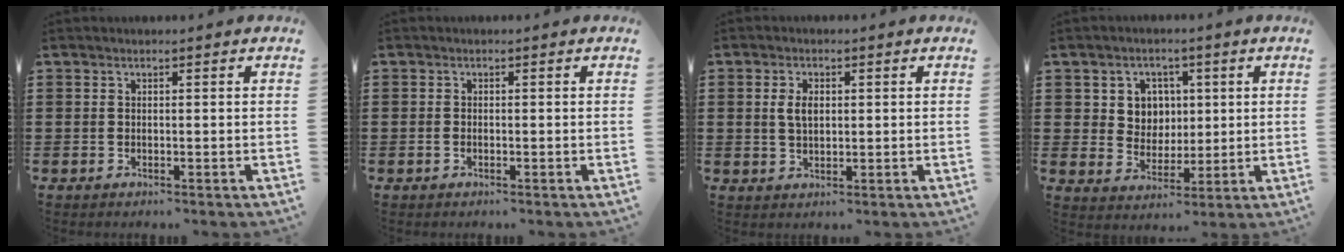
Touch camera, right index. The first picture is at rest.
{"total": 0.7, "force": [-0.4, 0.3, 0.4], "torque": [-0.010, -0.002, -0.007]}
{"total": 3.4, "force": [0.6, 1.9, 2.8], "torque": [-0.057, 0.009, 0.008]}
{"total": 5.3, "force": [1.6, 4.9, 1.4], "torque": [-0.043, 0.015, 0.027]}